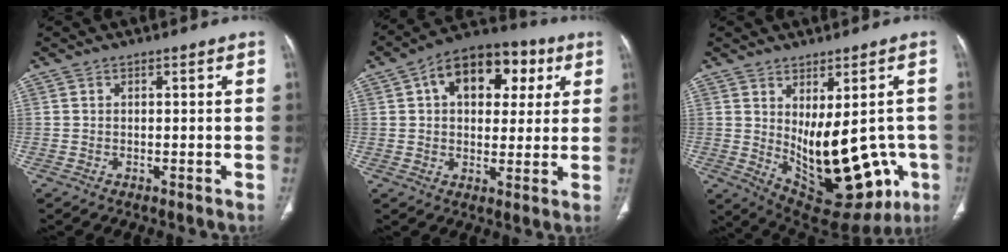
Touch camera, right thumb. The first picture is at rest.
{"total": 15.9, "force": [5.3, 10.1, 11.0], "torque": [-0.119, 0.014, 0.074]}
{"total": 20.2, "force": [-3.3, 9.9, 17.2], "torque": [-0.205, -0.020, -0.007]}